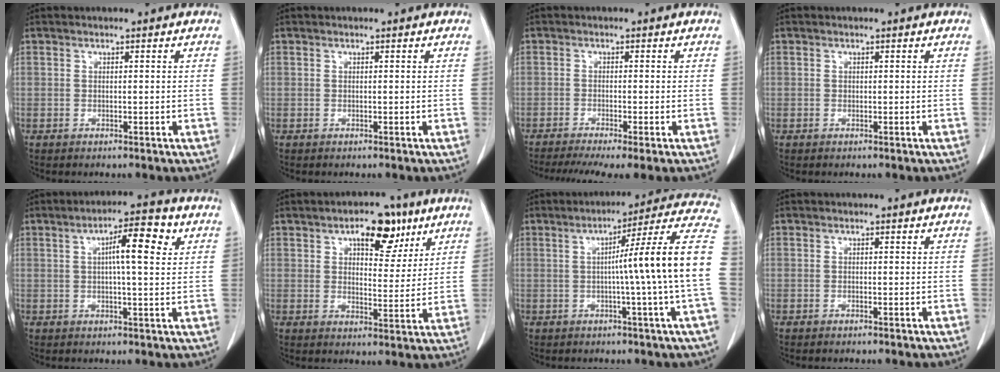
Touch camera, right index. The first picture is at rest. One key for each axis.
{"total": 0.0}
{"total": 8.4, "fx": -6.4, "fy": 0.5, "fz": 5.4, "tx": -0.080, "ty": -0.014, "tz": -0.101}
{"total": 0.0}
{"total": 7.5, "fx": 2.3, "fy": 1.1, "fz": 7.1, "tx": -0.112, "ty": 0.014, "tz": 0.032}
{"total": 8.3, "fx": 4.8, "fy": 3.8, "fz": 5.7, "tx": -0.075, "ty": 0.008, "tz": 0.070}
{"total": 15.3, "fx": -0.8, "fy": -2.9, "fz": 15.0, "tx": -0.193, "ty": 0.009, "tz": -0.017}
{"total": 0.0}